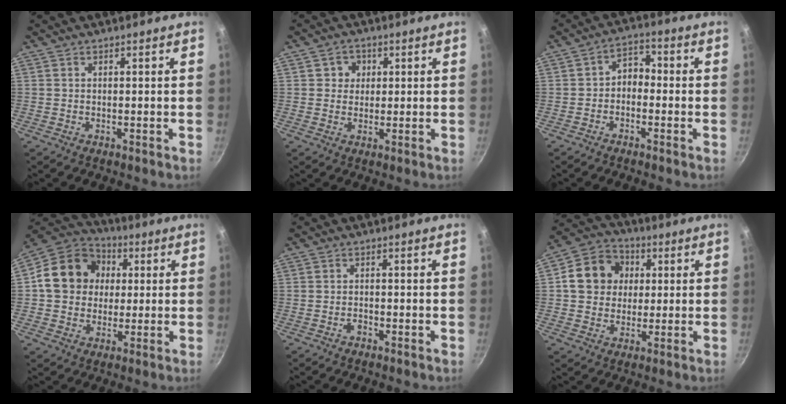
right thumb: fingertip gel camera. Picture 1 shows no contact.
{"total": 3.3, "force": [0.9, 3.1, 0.8], "torque": [0.013, 0.001, 0.010]}
{"total": 4.3, "force": [-1.1, 3.1, 2.7], "torque": [-0.024, 0.024, -0.028]}
{"total": 15.2, "force": [2.1, 13.0, 7.5], "torque": [-0.101, 0.023, 0.021]}
{"total": 1.1, "force": [-0.7, 0.6, 0.6], "torque": [-0.012, 0.008, -0.015]}
{"total": 11.7, "force": [2.0, 10.2, 5.4], "torque": [-0.066, 0.016, 0.020]}